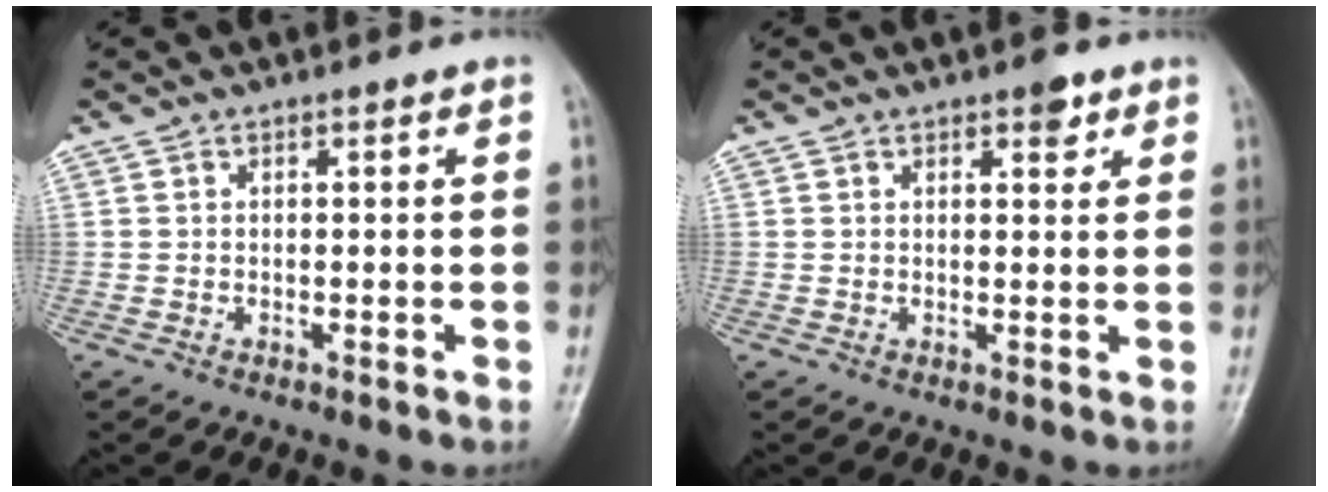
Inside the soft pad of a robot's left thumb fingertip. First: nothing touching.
{"total": 2.8, "force": [1.8, 1.3, 1.8], "torque": [-0.012, -0.008, 0.022]}